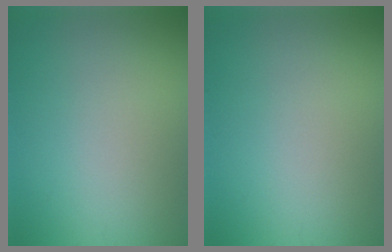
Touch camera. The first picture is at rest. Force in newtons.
{"total": 0.0}